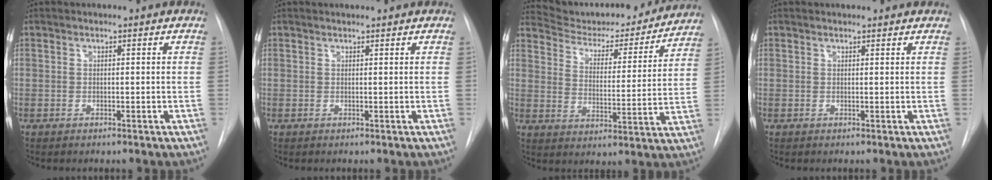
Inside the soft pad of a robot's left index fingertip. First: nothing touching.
{"total": 1.5, "force": [1.4, 0.0, 0.4], "torque": [-0.007, 0.014, 0.023]}
{"total": 19.8, "force": [18.7, 3.7, 5.5], "torque": [-0.069, -0.017, 0.258]}
{"total": 3.2, "force": [3.0, 0.5, 0.7], "torque": [-0.014, 0.017, 0.031]}